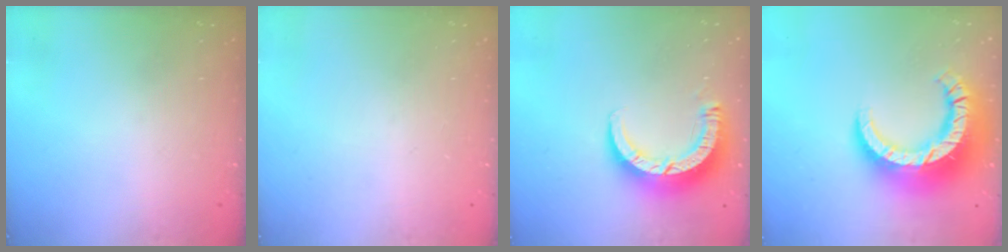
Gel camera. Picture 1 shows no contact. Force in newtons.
{"total": 0.0}
{"total": 9.1, "press": 9.1, "slide": 1.1}
{"total": 18.8, "press": 18.7, "slide": 2.1}